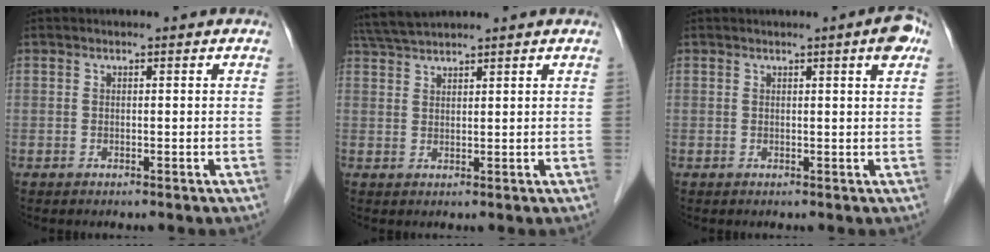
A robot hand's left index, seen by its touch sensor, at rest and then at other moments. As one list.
[{"total": 5.4, "force": [5.1, 0.1, 1.8], "torque": [-0.038, 0.033, 0.098]}, {"total": 2.8, "force": [1.5, 0.1, 2.4], "torque": [-0.030, -0.002, 0.015]}]